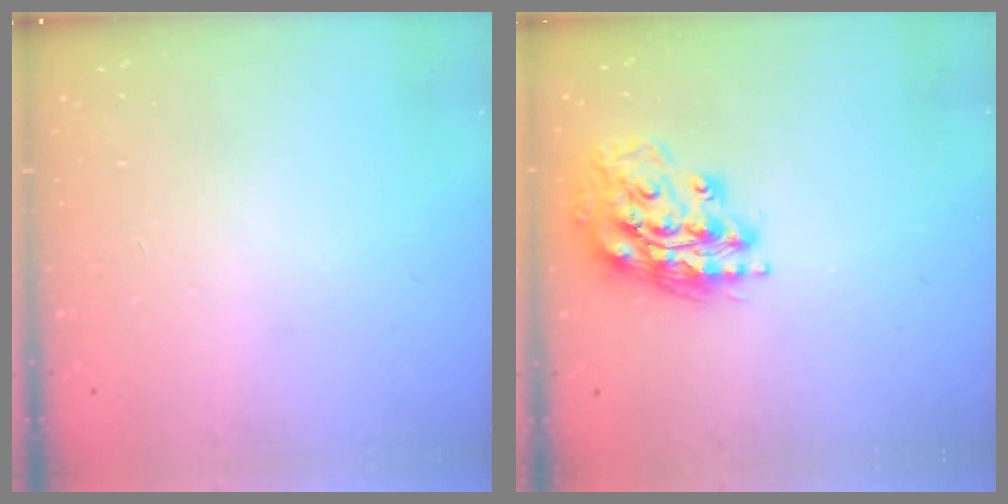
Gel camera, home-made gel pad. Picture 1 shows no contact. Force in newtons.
{"total": 15.9, "press": 15.7, "slide": 2.2}